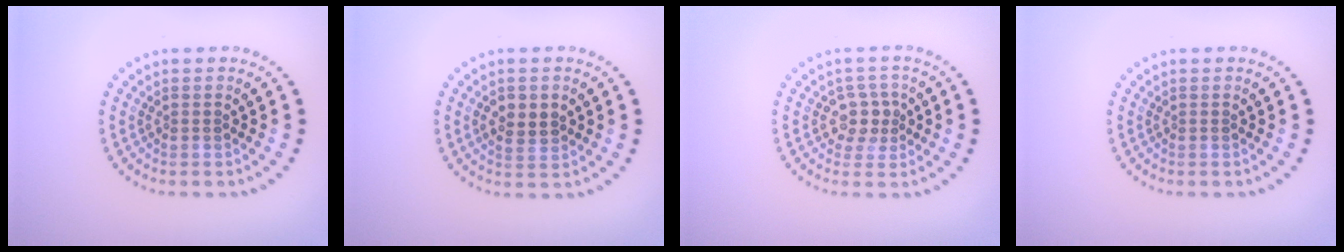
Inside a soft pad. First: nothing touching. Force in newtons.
{"total": 2.5, "press": 2.5, "slide": 0.1}
{"total": 2.5, "press": 2.2, "slide": 1.2}
{"total": 0.0}